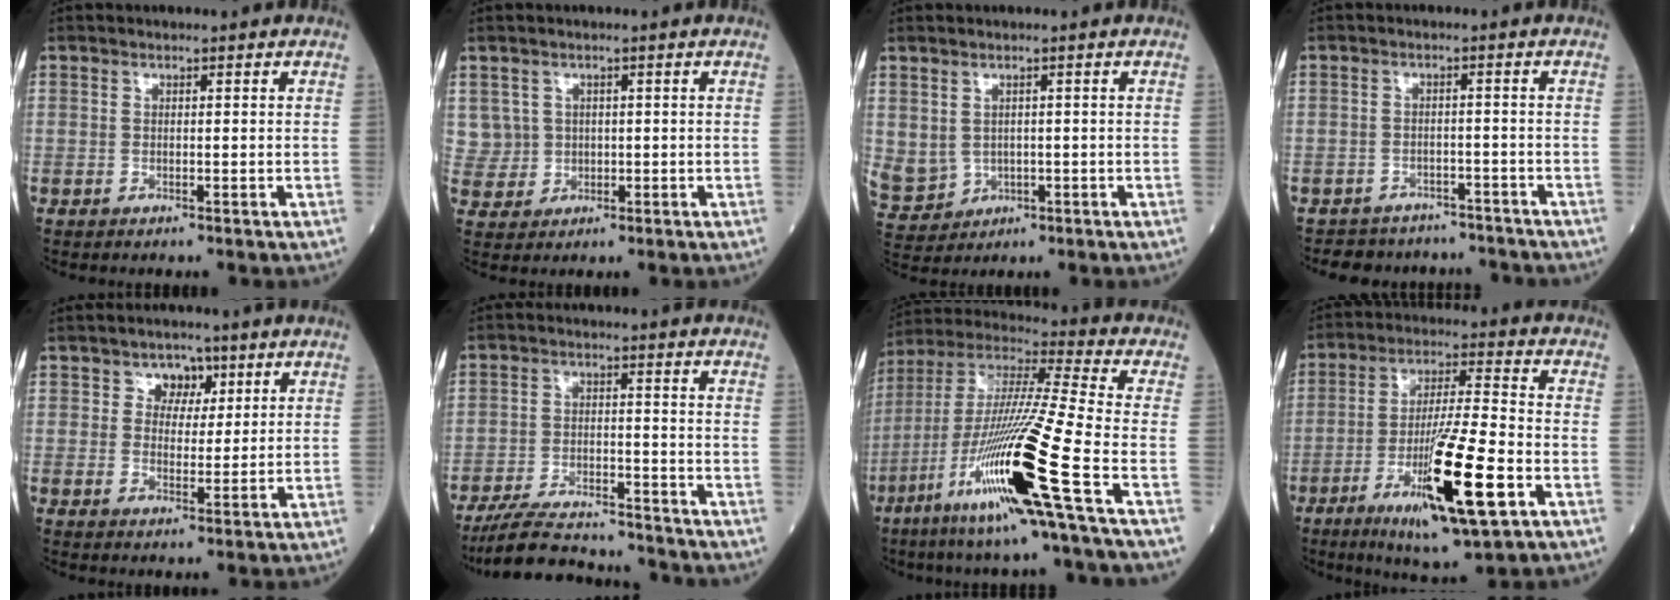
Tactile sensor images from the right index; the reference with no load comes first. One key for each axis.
{"total": 4.2, "fx": 1.2, "fy": 4.1, "fz": 0.0, "tx": 0.002, "ty": 0.007, "tz": 0.031}
{"total": 11.1, "fx": -1.1, "fy": 9.8, "fz": 5.0, "tx": -0.154, "ty": 0.014, "tz": 0.004}
{"total": 7.5, "fx": -6.6, "fy": 3.5, "fz": -0.2, "tx": 0.010, "ty": 0.022, "tz": -0.080}
{"total": 4.6, "fx": 2.1, "fy": 3.9, "fz": 1.5, "tx": -0.011, "ty": 0.009, "tz": 0.030}
{"total": 10.1, "fx": -9.4, "fy": 1.4, "fz": 3.5, "tx": -0.060, "ty": -0.004, "tz": -0.151}
{"total": 21.8, "fx": -8.9, "fy": -1.1, "fz": 19.9, "tx": -0.412, "ty": -0.045, "tz": -0.178}
{"total": 16.4, "fx": -6.4, "fy": 1.2, "fz": 15.0, "tx": -0.268, "ty": -0.027, "tz": -0.108}